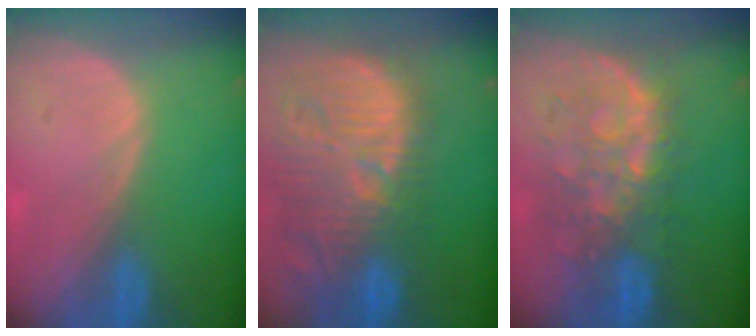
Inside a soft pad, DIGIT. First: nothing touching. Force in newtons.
{"total": 14.8, "press": 13.1, "slide": 6.9}
{"total": 9.5, "press": 8.8, "slide": 3.6}